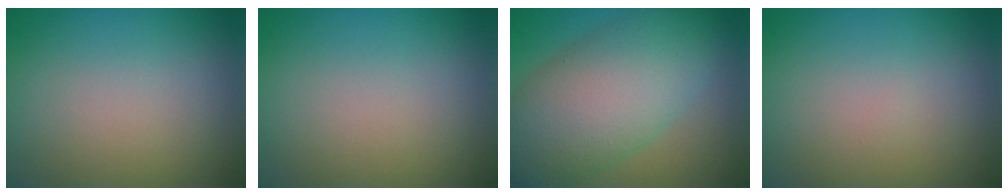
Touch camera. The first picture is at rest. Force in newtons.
{"total": 0.0}
{"total": 9.4, "press": 9.4, "slide": 0.2}
{"total": 0.0}